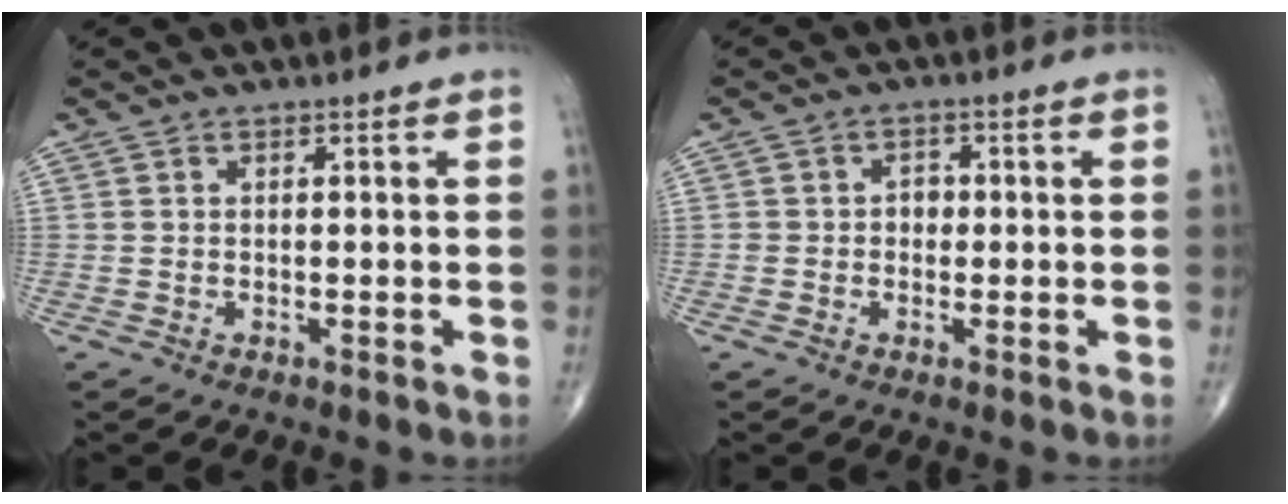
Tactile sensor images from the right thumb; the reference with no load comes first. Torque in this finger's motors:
{"motor_torque": [0.15, 0.40, 0.37, -0.09, 0.02]}